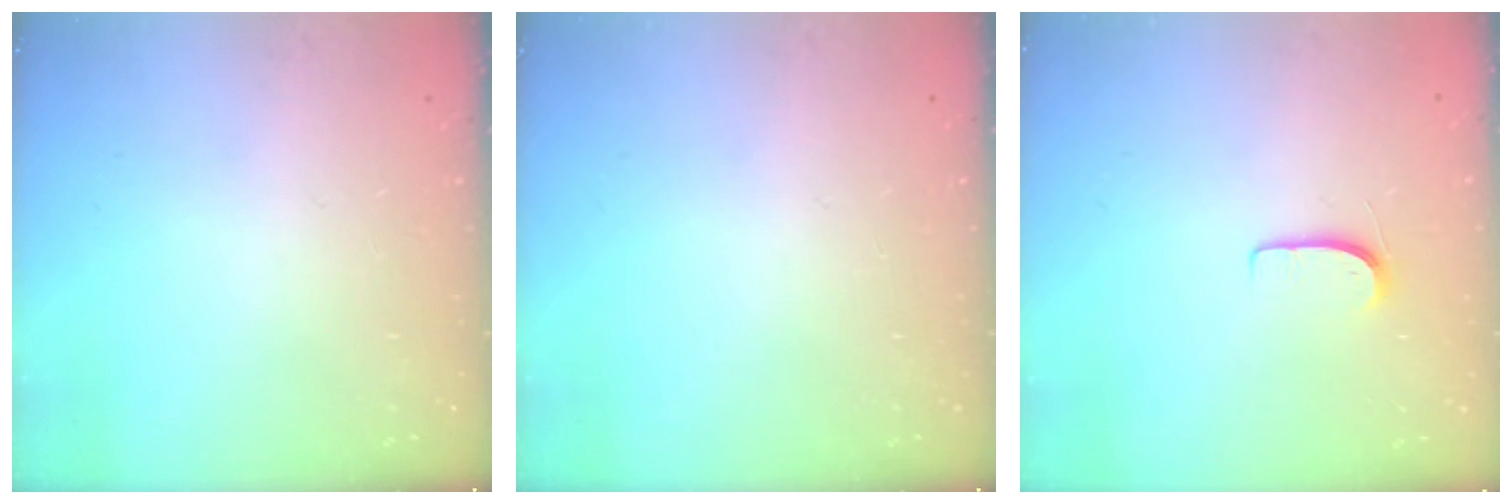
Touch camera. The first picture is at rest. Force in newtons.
{"total": 0.0}
{"total": 5.2, "press": 5.2, "slide": 0.5}